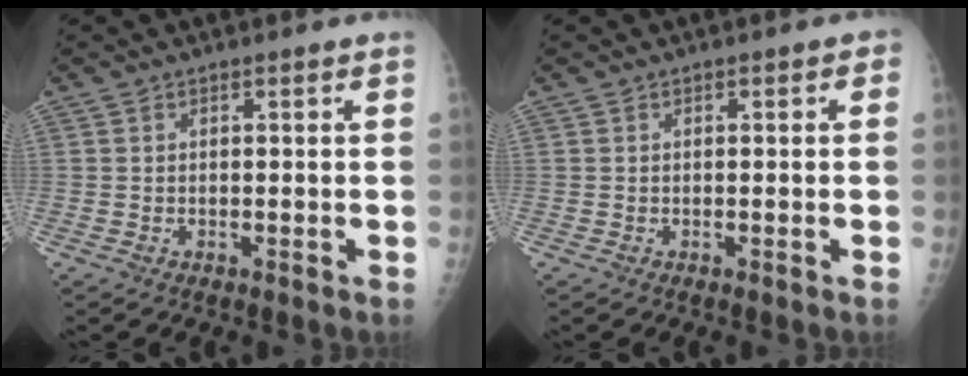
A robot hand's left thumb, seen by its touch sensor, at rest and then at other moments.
{"total": 0.8, "force": [0.1, 0.6, 0.6], "torque": [0.002, 0.003, -0.003]}